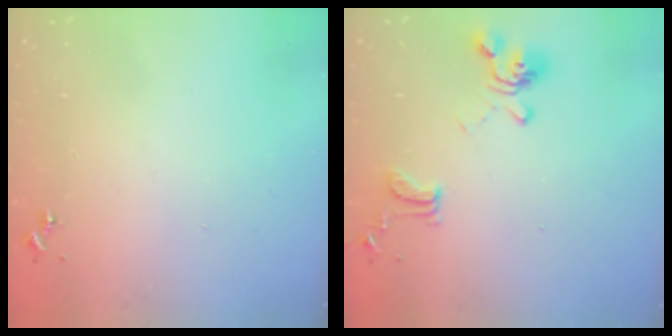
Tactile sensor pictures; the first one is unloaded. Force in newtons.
{"total": 14.3, "press": 14.3, "slide": 1.3}